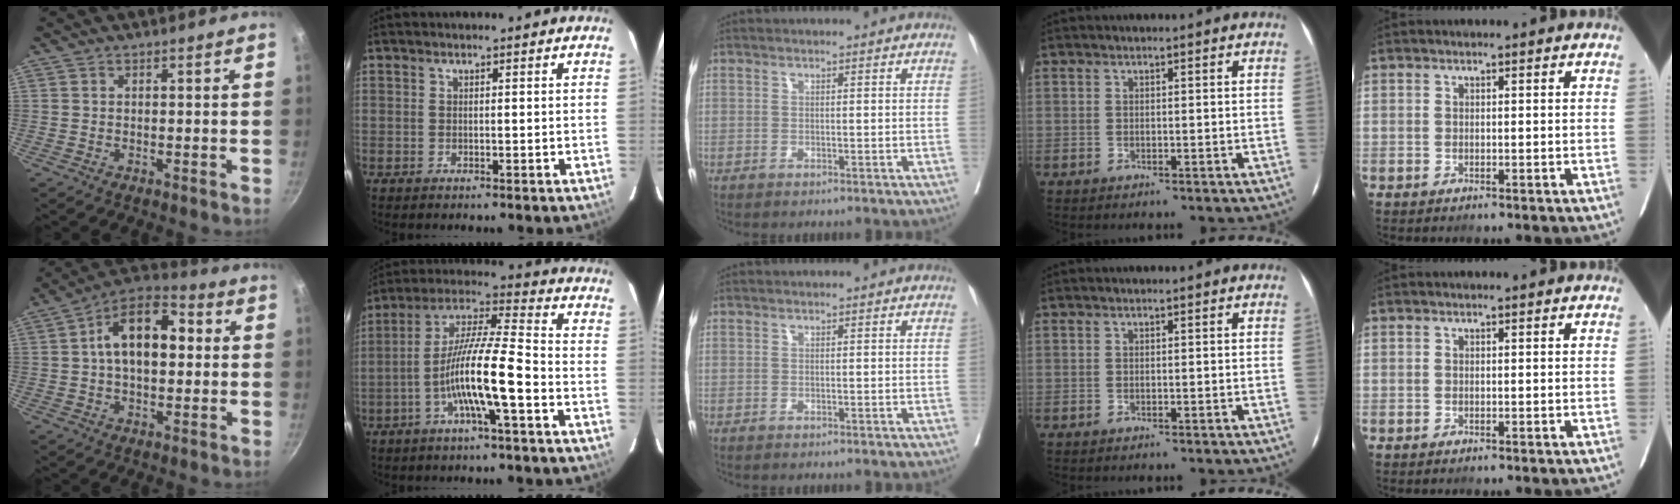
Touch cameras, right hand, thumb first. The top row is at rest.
{"thumb": {"total": 14.5, "force": [1.8, 8.3, 11.7], "torque": [-0.173, 0.033, 0.017]}, "index": {"total": 12.6, "force": [-4.3, 0.5, 11.8], "torque": [-0.224, 0.011, -0.081]}}